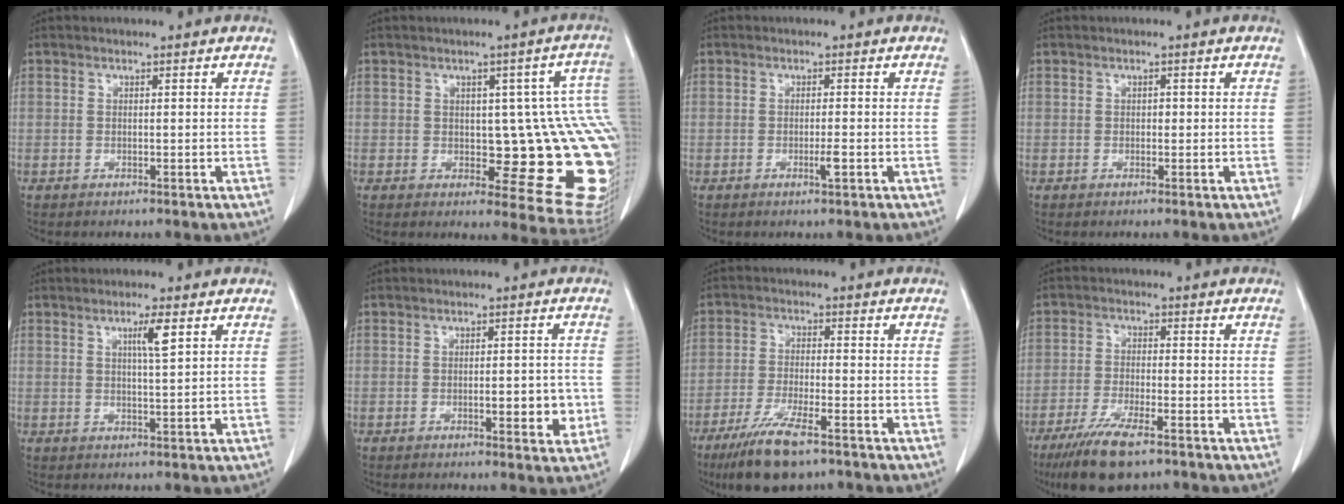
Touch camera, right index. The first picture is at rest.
{"total": 15.9, "force": [-0.6, 5.5, 15.0], "torque": [-0.111, 0.010, 0.004]}
{"total": 1.6, "force": [-0.6, -0.1, 1.5], "torque": [-0.029, -0.004, -0.011]}
{"total": 0.6, "force": [0.0, 0.4, 0.4], "torque": [-0.003, 0.002, -0.002]}
{"total": 3.4, "force": [1.5, -0.1, 3.1], "torque": [-0.054, -0.003, 0.024]}
{"total": 4.7, "force": [-1.1, 1.5, 4.3], "torque": [-0.057, -0.002, -0.011]}
{"total": 9.7, "force": [-6.5, 2.0, 6.9], "torque": [-0.126, -0.021, -0.109]}
{"total": 9.1, "force": [-6.2, 1.8, 6.3], "torque": [-0.112, -0.019, -0.102]}